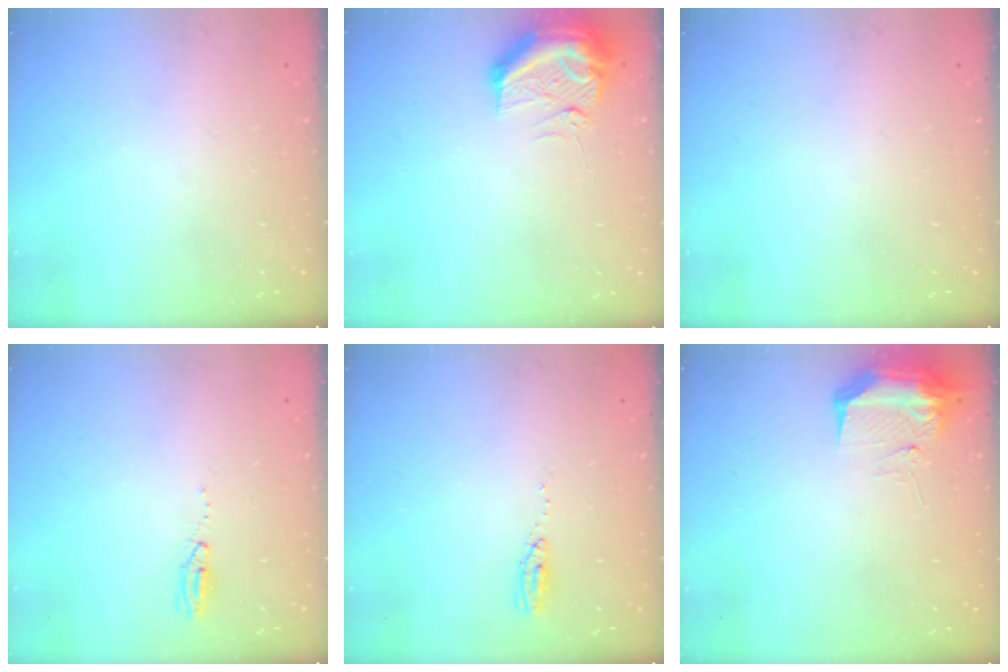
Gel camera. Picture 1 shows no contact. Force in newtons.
{"total": 14.3, "press": 12.3, "slide": 7.3}
{"total": 0.0}
{"total": 3.5, "press": 3.1, "slide": 1.6}
{"total": 3.6, "press": 3.3, "slide": 1.5}
{"total": 9.7, "press": 9.7, "slide": 1.0}